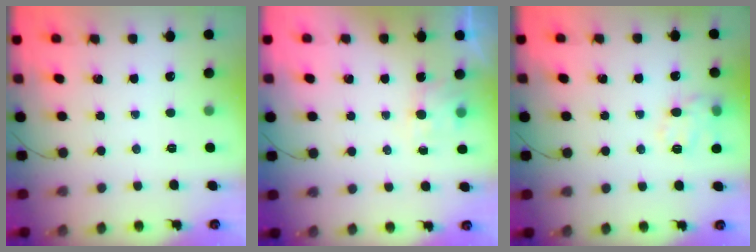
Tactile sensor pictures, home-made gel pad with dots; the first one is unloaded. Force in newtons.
{"total": 2.2, "press": 2.0, "slide": 0.9}
{"total": 12.3, "press": 12.2, "slide": 1.5}